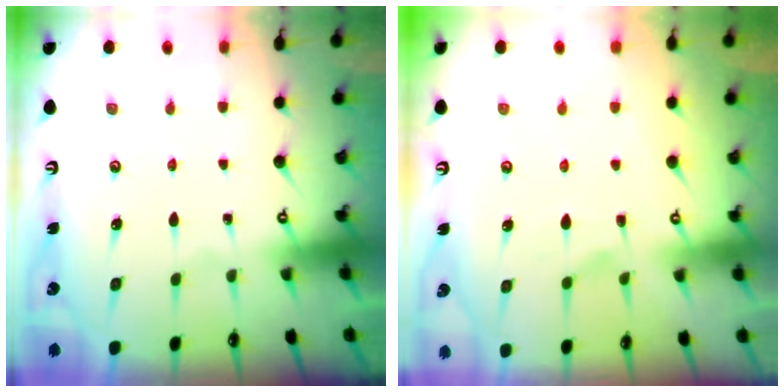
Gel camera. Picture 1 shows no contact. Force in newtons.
{"total": 1.7, "press": 1.0, "slide": 1.3}